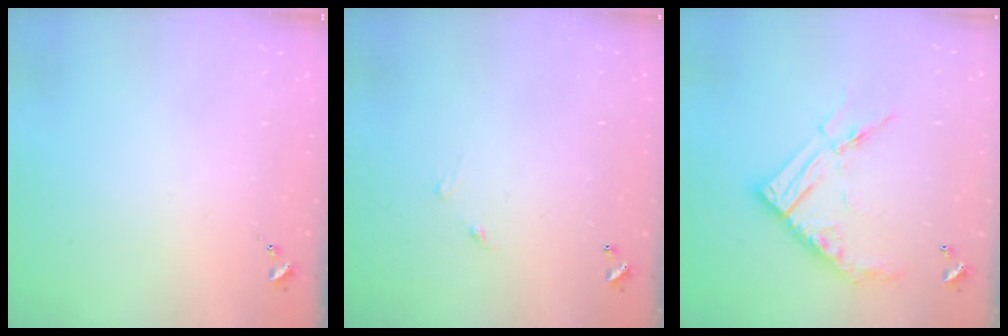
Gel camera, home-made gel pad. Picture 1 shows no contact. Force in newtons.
{"total": 4.9, "press": 4.9, "slide": 0.3}
{"total": 15.8, "press": 15.7, "slide": 1.4}